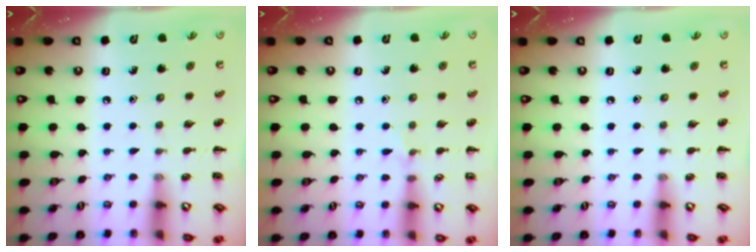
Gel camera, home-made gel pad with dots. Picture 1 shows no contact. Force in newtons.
{"total": 3.7, "press": 3.5, "slide": 1.3}
{"total": 0.0}